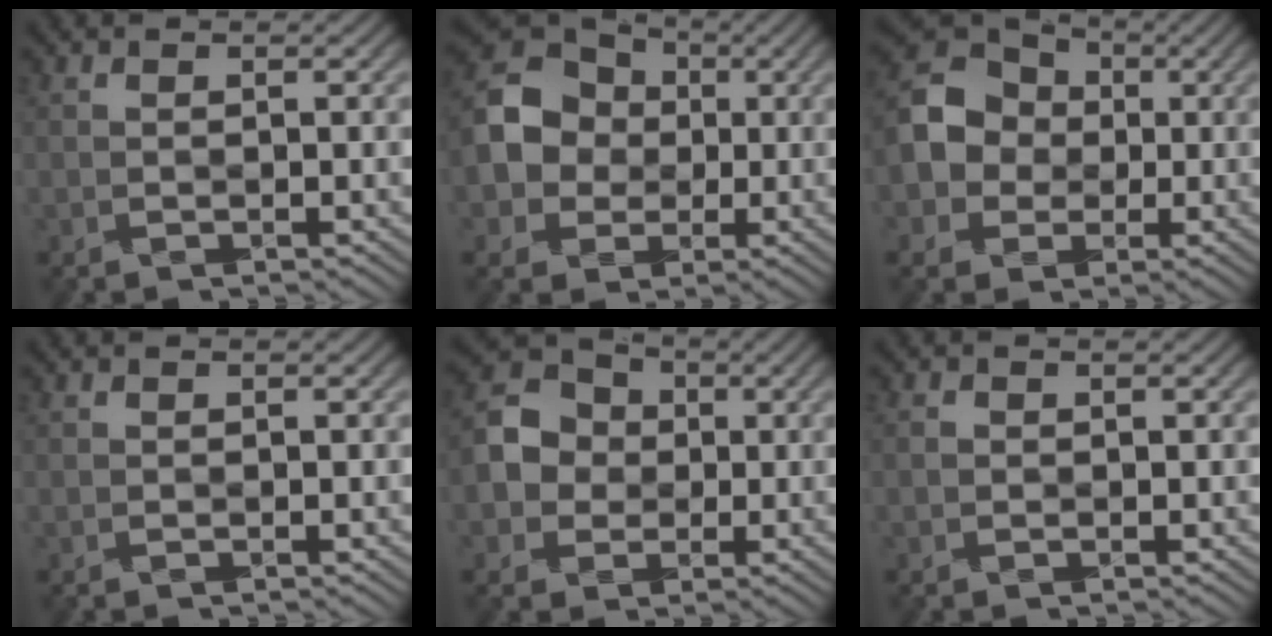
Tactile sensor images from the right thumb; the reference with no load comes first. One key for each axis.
{"total": 10.7, "fx": -0.3, "fy": 9.4, "fz": 5.1, "tx": -0.135, "ty": 0.003, "tz": -0.019}
{"total": 9.8, "fx": -0.6, "fy": 8.6, "fz": 4.6, "tx": -0.121, "ty": 0.004, "tz": -0.023}
{"total": 0.0}
{"total": 7.1, "fx": -0.5, "fy": 6.3, "fz": 3.1, "tx": -0.083, "ty": 0.009, "tz": -0.023}
{"total": 0.9, "fx": 0.0, "fy": 0.8, "fz": 0.4, "tx": -0.008, "ty": 0.001, "tz": -0.003}